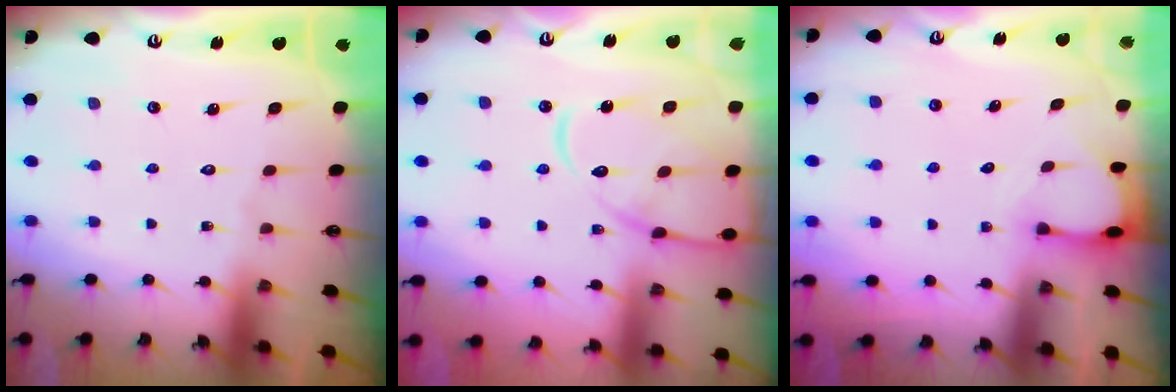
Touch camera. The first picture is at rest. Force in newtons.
{"total": 14.6, "press": 14.5, "slide": 1.3}
{"total": 2.3, "press": 2.3, "slide": 0.3}